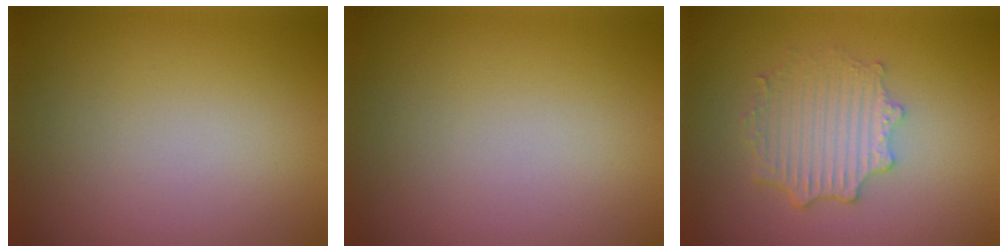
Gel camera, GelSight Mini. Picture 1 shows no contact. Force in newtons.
{"total": 0.0}
{"total": 4.1, "press": 3.4, "slide": 2.3}